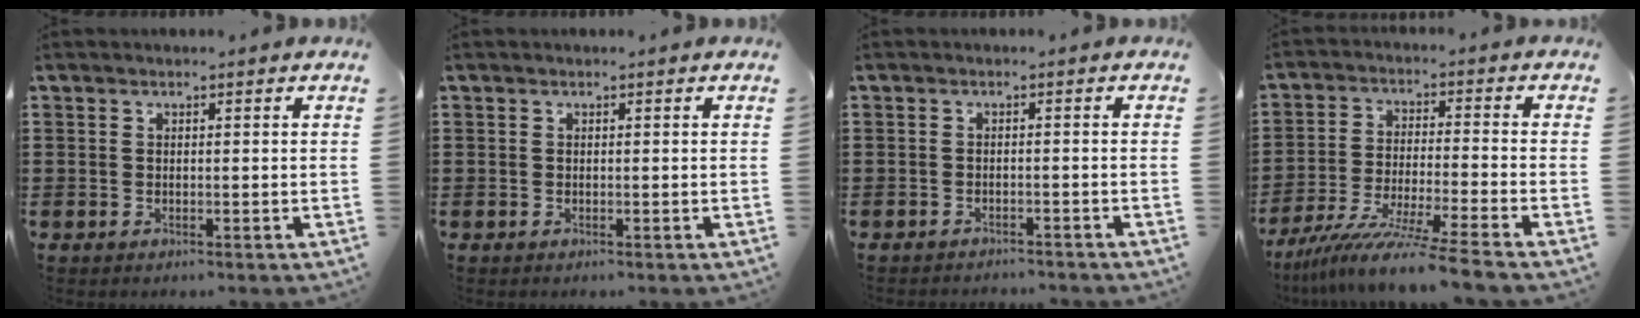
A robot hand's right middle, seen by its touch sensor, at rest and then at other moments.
{"total": 0.0}
{"total": 1.5, "force": [-1.5, -0.2, -0.1], "torque": [-0.011, 0.001, -0.031]}
{"total": 9.6, "force": [-8.4, -0.9, 4.4], "torque": [-0.085, -0.015, -0.164]}